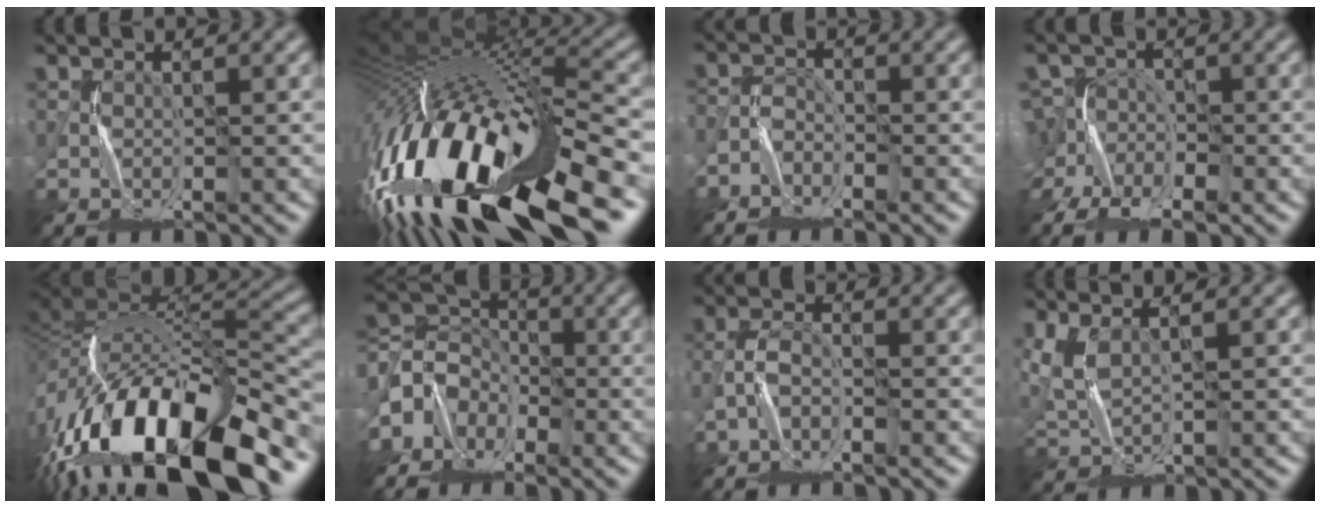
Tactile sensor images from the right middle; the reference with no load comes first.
{"total": 18.3, "force": [-7.0, 7.1, 15.3], "torque": [-0.301, -0.010, -0.120]}
{"total": 2.2, "force": [-2.1, 0.7, -0.1], "torque": [0.006, 0.006, -0.049]}
{"total": 11.1, "force": [-6.8, 7.1, 5.3], "torque": [-0.114, -0.016, -0.115]}
{"total": 16.9, "force": [-8.6, 6.9, 12.8], "torque": [-0.229, 0.005, -0.153]}
{"total": 4.3, "force": [-2.7, 3.3, 0.6], "torque": [-0.004, 0.008, -0.073]}
{"total": 2.1, "force": [-1.8, 0.5, 0.9], "torque": [-0.016, 0.007, -0.042]}
{"total": 3.0, "force": [1.4, 1.1, 2.4], "torque": [-0.067, 0.005, 0.037]}